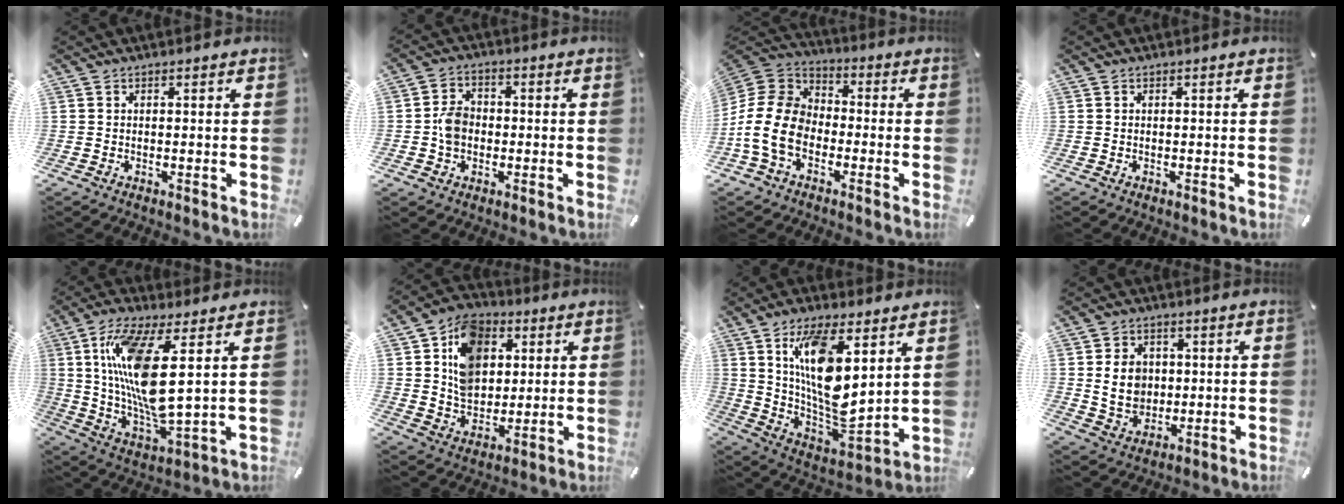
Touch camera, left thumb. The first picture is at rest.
{"total": 5.8, "force": [-1.1, 4.6, 3.3], "torque": [-0.065, 0.012, -0.018]}
{"total": 13.5, "force": [-5.5, 9.7, 7.6], "torque": [-0.176, 0.032, -0.106]}
{"total": 0.0}
{"total": 17.6, "force": [5.0, 5.1, 16.1], "torque": [-0.332, -0.029, 0.073]}
{"total": 13.3, "force": [4.0, 10.7, 6.8], "torque": [-0.136, 0.000, 0.078]}
{"total": 17.1, "force": [7.7, 7.1, 13.4], "torque": [-0.261, -0.054, 0.133]}
{"total": 8.3, "force": [1.0, 7.2, 4.0], "torque": [-0.072, 0.001, 0.016]}